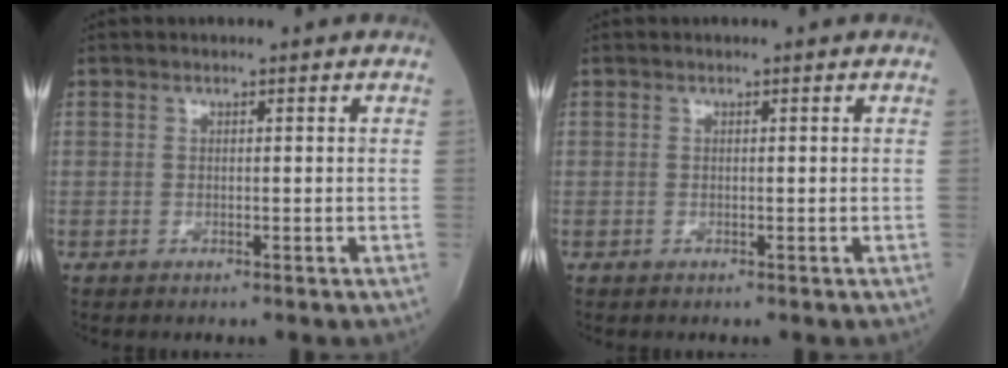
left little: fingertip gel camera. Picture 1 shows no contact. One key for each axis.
{"total": 0.0}